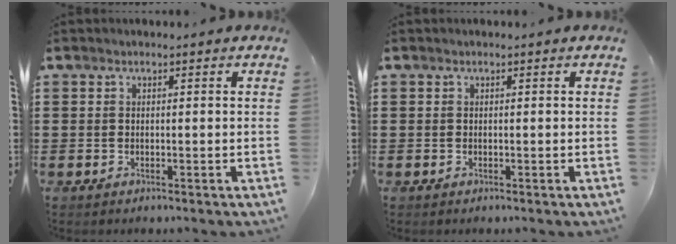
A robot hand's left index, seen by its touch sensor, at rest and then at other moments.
{"total": 0.0}